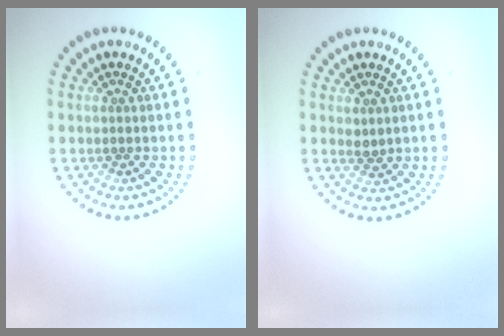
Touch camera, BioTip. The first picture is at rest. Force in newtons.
{"total": 1.0, "press": 0.9, "slide": 0.5}